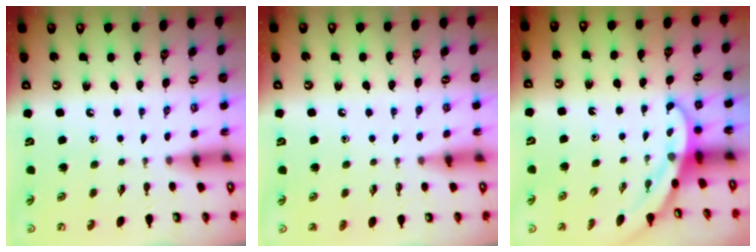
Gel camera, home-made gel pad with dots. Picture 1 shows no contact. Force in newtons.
{"total": 1.1, "press": 1.1, "slide": 0.3}
{"total": 3.1, "press": 3.1, "slide": 0.1}